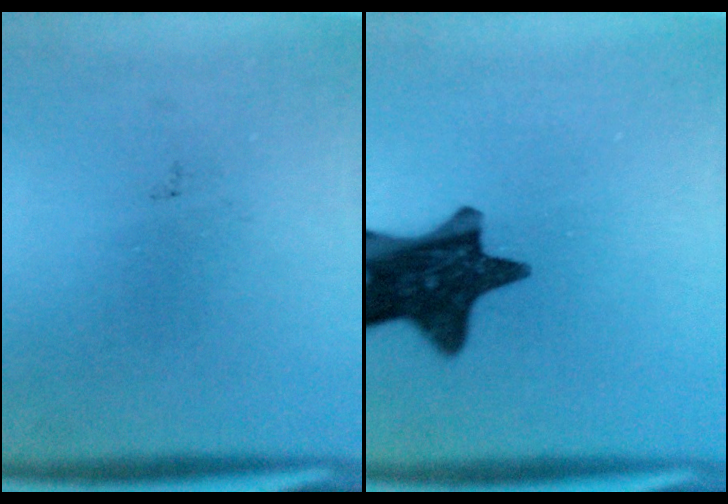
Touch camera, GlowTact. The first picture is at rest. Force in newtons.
{"total": 14.7}